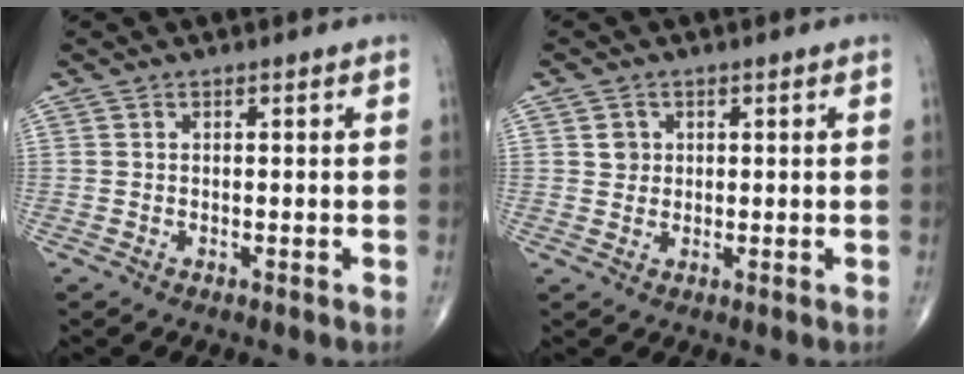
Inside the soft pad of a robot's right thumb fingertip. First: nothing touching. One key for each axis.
{"total": 2.2, "fx": 0.6, "fy": 2.0, "fz": 0.6, "tx": 0.001, "ty": -0.002, "tz": 0.009}